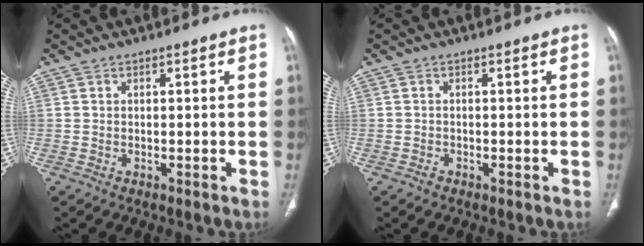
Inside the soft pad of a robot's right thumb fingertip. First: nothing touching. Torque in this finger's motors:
{"motor_torque": [0.03, 0.26, -0.32, 0.13, 0.03]}